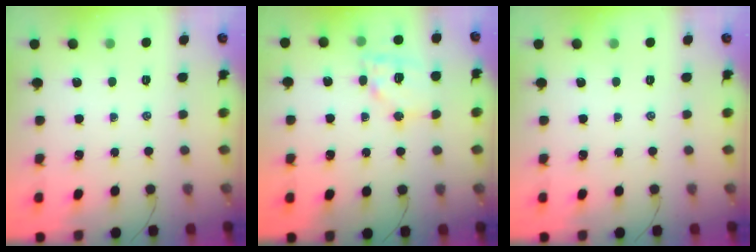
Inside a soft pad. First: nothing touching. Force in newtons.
{"total": 12.0, "press": 11.8, "slide": 2.5}
{"total": 0.0}